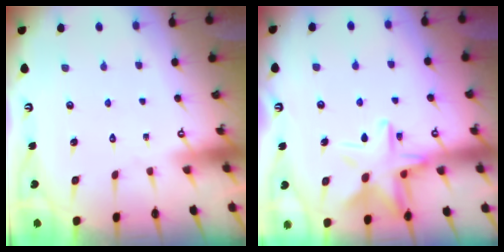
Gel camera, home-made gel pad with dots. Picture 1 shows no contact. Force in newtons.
{"total": 15.7, "press": 15.7, "slide": 1.0}